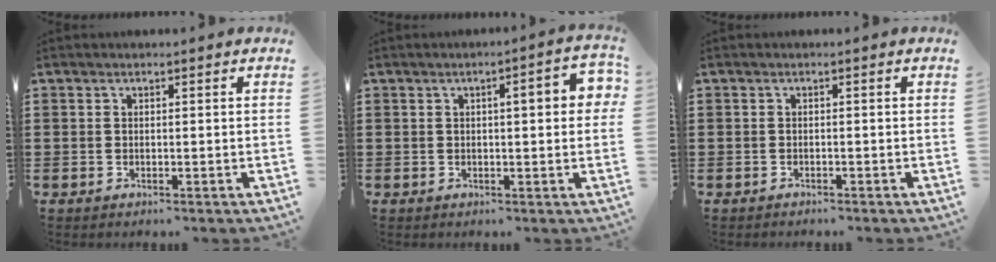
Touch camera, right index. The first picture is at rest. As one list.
[{"total": 4.1, "force": [0.6, 0.9, 4.0], "torque": [-0.057, 0.002, 0.003]}, {"total": 0.6, "force": [-0.6, 0.1, 0.1], "torque": [-0.002, -0.002, -0.012]}]